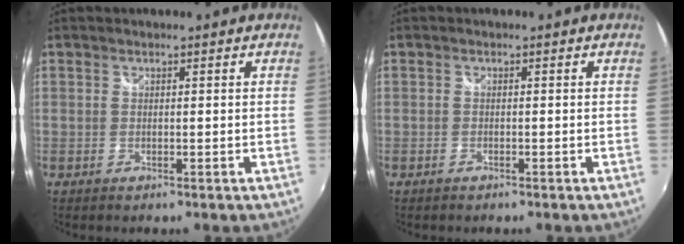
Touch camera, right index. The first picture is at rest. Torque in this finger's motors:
{"motor_torque": [-0.05, -0.13, 0.05, 0.01]}